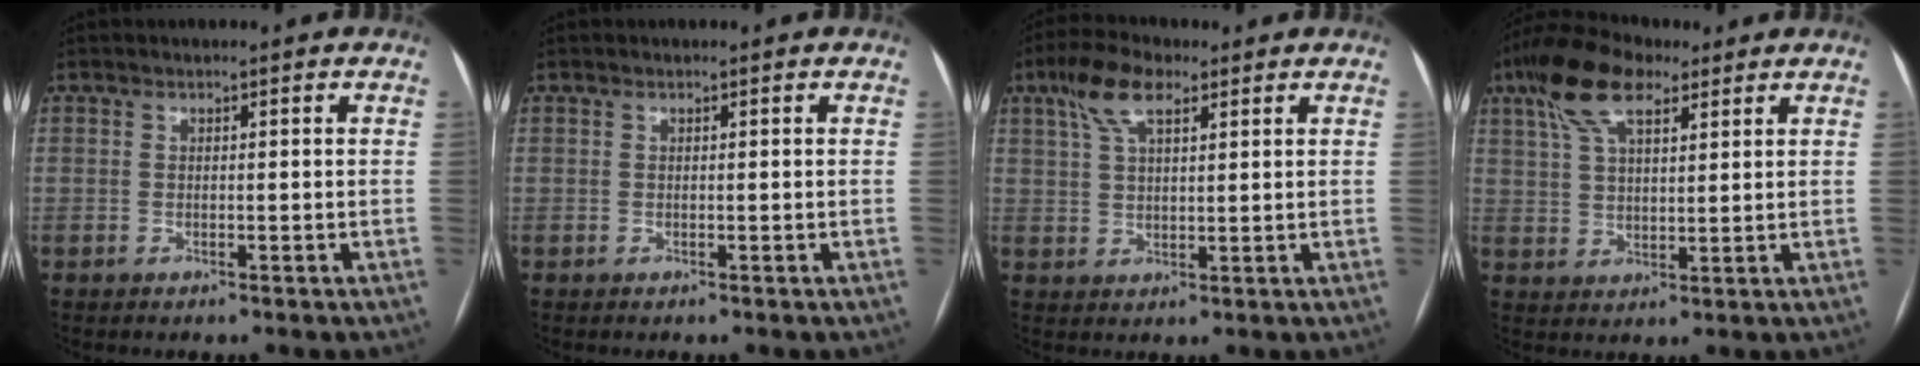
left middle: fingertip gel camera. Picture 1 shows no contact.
{"total": 0.0}
{"total": 7.0, "force": [4.0, 2.4, 5.2], "torque": [-0.111, 0.020, 0.076]}
{"total": 10.4, "force": [6.3, 4.0, 7.3], "torque": [-0.154, 0.029, 0.117]}